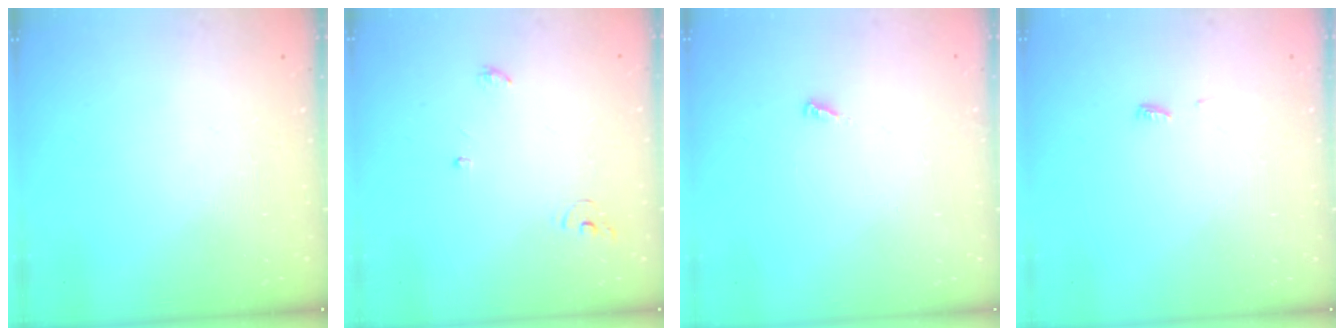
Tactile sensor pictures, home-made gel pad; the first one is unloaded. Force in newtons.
{"total": 3.9, "press": 3.9, "slide": 0.2}
{"total": 2.1, "press": 2.1, "slide": 0.1}
{"total": 3.6, "press": 3.6, "slide": 0.5}